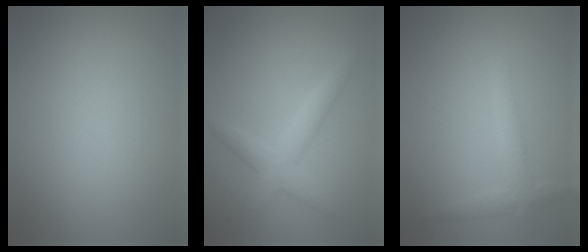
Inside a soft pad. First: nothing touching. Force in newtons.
{"total": 3.0, "press": 3.0, "slide": 0.1}
{"total": 2.3, "press": 2.3, "slide": 0.2}